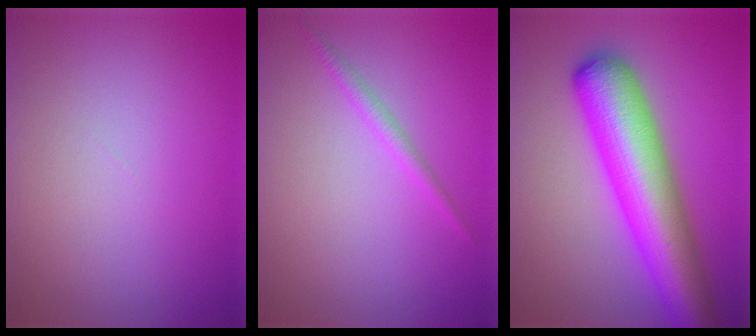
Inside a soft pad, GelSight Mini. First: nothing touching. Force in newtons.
{"total": 1.3, "press": 1.3, "slide": 0.1}
{"total": 10.4, "press": 10.4, "slide": 0.3}